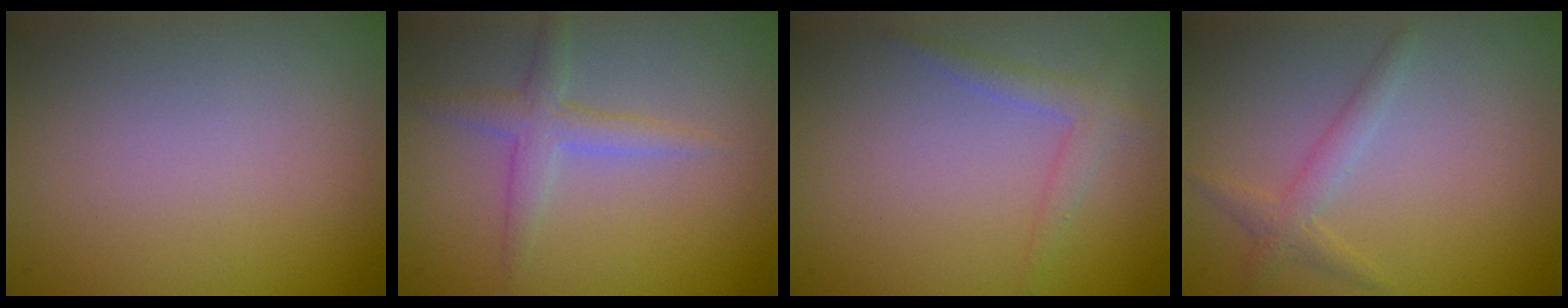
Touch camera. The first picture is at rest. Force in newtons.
{"total": 2.4, "press": 2.4, "slide": 0.1}
{"total": 1.8, "press": 1.8, "slide": 0.1}
{"total": 1.8, "press": 1.8, "slide": 0.0}